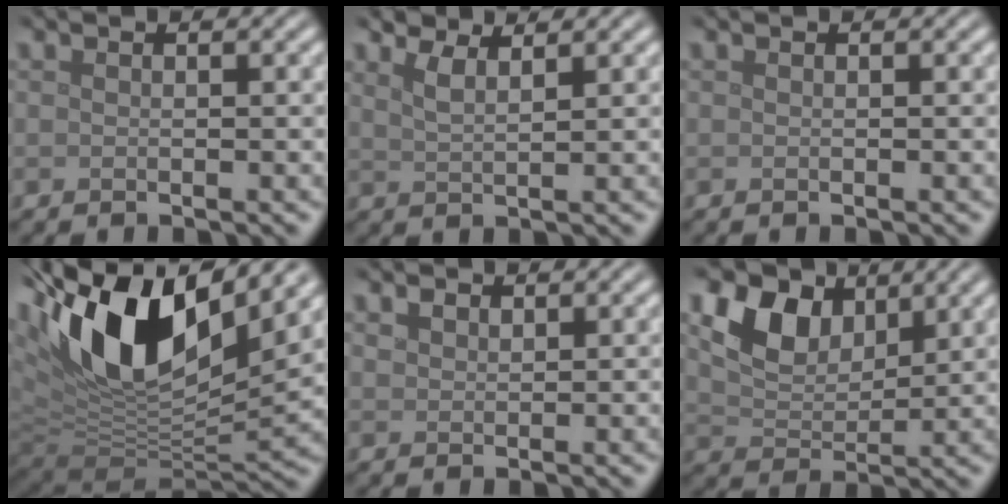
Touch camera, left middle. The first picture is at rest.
{"total": 2.2, "force": [1.8, 0.6, 1.2], "torque": [-0.023, 0.002, 0.031]}
{"total": 0.0}
{"total": 15.1, "force": [6.0, 7.2, 11.8], "torque": [-0.225, 0.018, 0.103]}
{"total": 0.9, "force": [0.6, 0.6, 0.3], "torque": [-0.008, -0.001, 0.010]}
{"total": 5.8, "force": [3.2, 3.6, 3.3], "torque": [-0.073, -0.001, 0.052]}